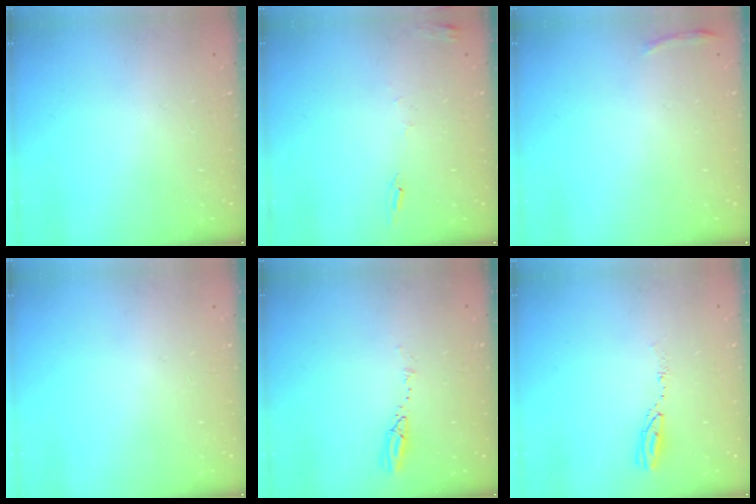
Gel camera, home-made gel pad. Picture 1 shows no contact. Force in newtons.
{"total": 6.0, "press": 6.0, "slide": 0.6}
{"total": 4.0, "press": 3.7, "slide": 1.6}
{"total": 12.1, "press": 3.1, "slide": 11.7}
{"total": 3.9, "press": 3.8, "slide": 0.4}
{"total": 3.5, "press": 3.5, "slide": 0.3}